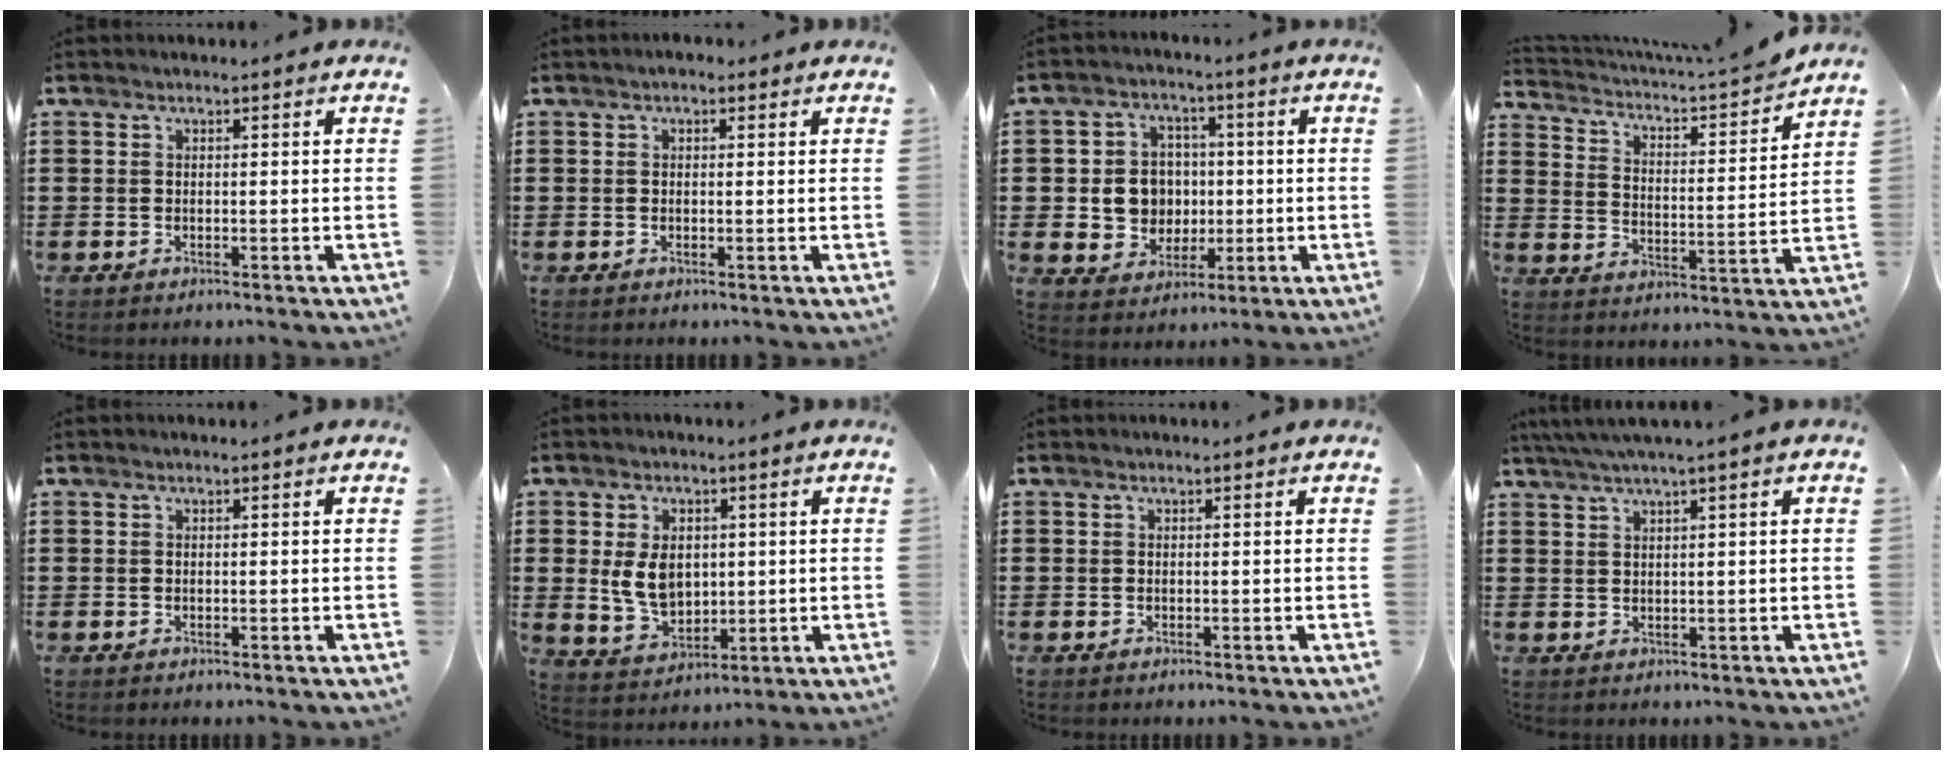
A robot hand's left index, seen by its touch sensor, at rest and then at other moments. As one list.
[{"total": 0.8, "force": [0.2, 0.5, 0.6], "torque": [-0.011, 0.006, 0.002]}, {"total": 6.9, "force": [0.1, 6.6, 2.2], "torque": [-0.058, 0.018, 0.005]}, {"total": 2.9, "force": [2.6, 0.1, 1.2], "torque": [-0.043, -0.031, 0.032]}, {"total": 0.0}, {"total": 6.6, "force": [0.8, 4.8, 4.4], "torque": [-0.101, 0.006, 0.010]}, {"total": 0.0}, {"total": 2.1, "force": [1.2, -0.3, 1.7], "torque": [-0.033, 0.001, 0.022]}]